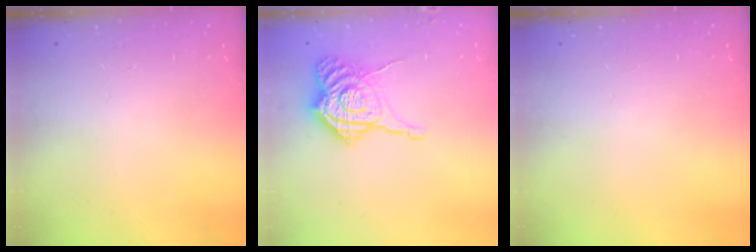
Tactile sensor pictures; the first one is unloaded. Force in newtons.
{"total": 12.9, "press": 12.8, "slide": 1.3}
{"total": 0.0}